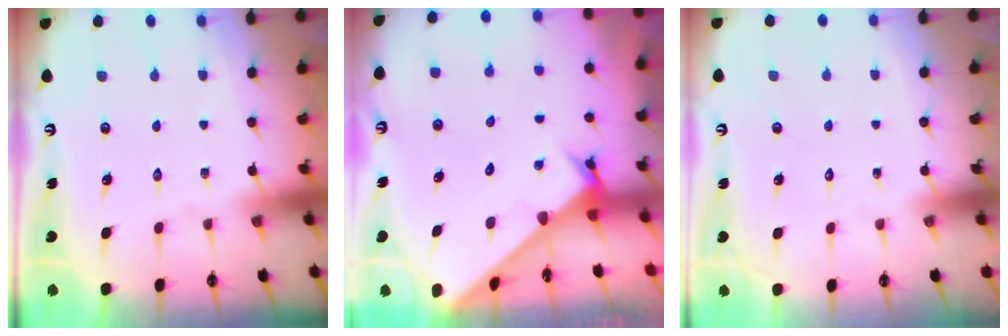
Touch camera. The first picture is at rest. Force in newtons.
{"total": 2.5, "press": 2.5, "slide": 0.2}
{"total": 1.6, "press": 1.6, "slide": 0.1}